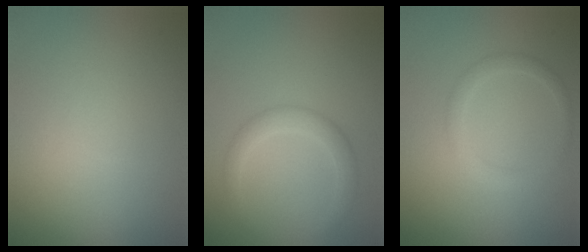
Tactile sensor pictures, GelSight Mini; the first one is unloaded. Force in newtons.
{"total": 2.4, "press": 2.4, "slide": 0.2}
{"total": 1.7, "press": 1.7, "slide": 0.0}